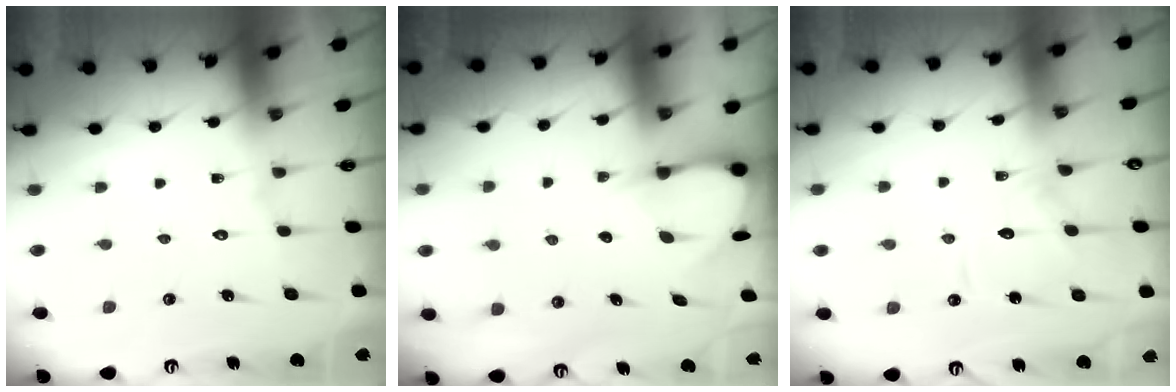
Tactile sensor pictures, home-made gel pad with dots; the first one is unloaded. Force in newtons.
{"total": 3.6, "press": 3.6, "slide": 0.3}
{"total": 11.3, "press": 11.2, "slide": 1.0}